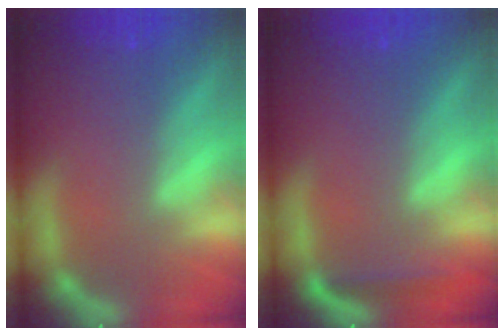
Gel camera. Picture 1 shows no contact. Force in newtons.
{"total": 1.9}